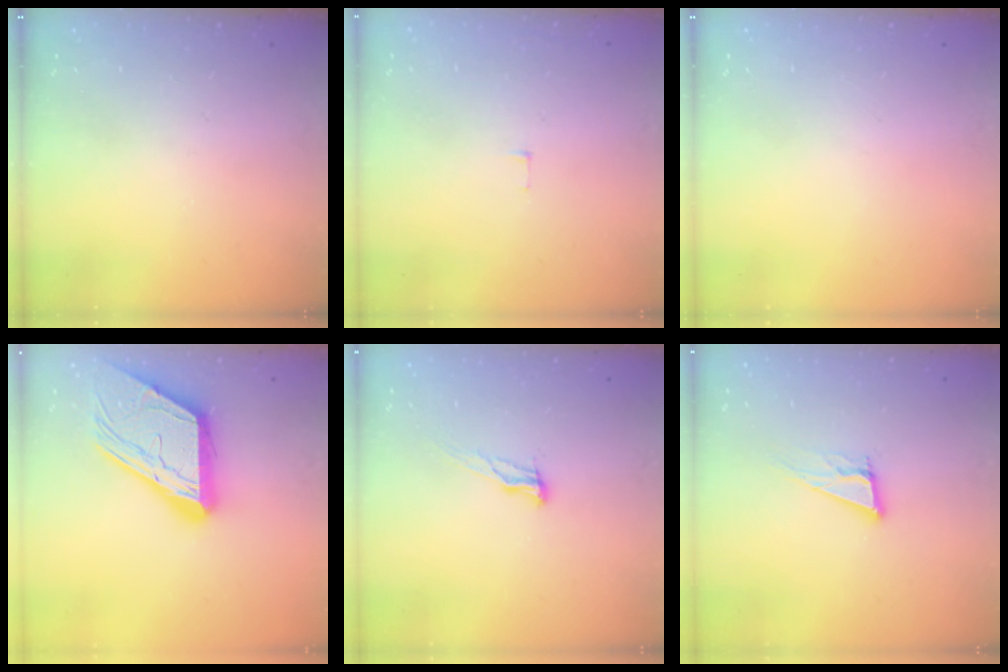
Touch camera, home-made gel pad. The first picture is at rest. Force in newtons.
{"total": 3.8, "press": 3.8, "slide": 0.3}
{"total": 0.0}
{"total": 18.5, "press": 18.4, "slide": 1.9}
{"total": 8.6, "press": 8.2, "slide": 2.5}
{"total": 8.6, "press": 8.3, "slide": 2.4}